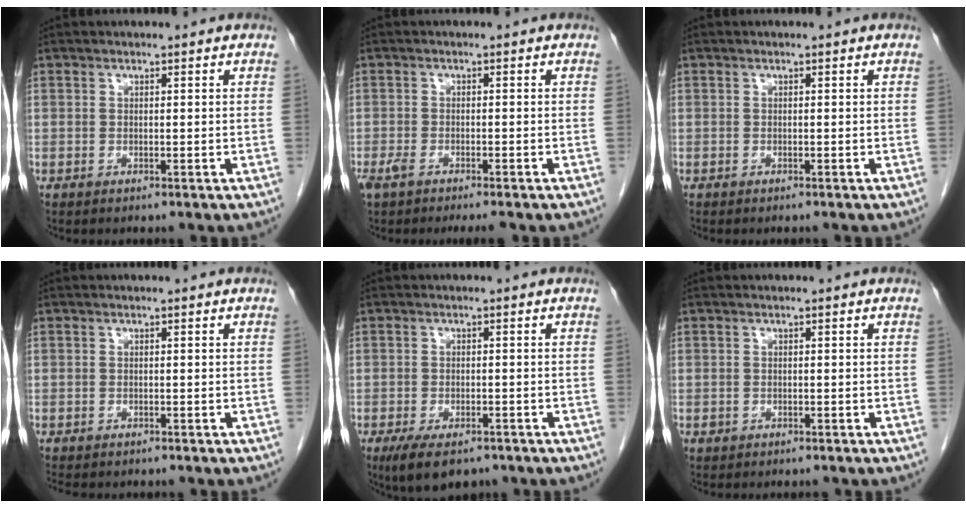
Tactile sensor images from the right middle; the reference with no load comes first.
{"total": 5.3, "force": [-4.1, 1.1, 3.2], "torque": [-0.050, -0.009, -0.063]}
{"total": 0.9, "force": [-0.8, 0.2, 0.3], "torque": [-0.010, -0.002, -0.011]}
{"total": 4.7, "force": [-4.0, 1.5, 1.8], "torque": [-0.026, -0.007, -0.054]}
{"total": 7.1, "force": [-5.0, 3.0, 4.0], "torque": [-0.069, -0.008, -0.079]}
{"total": 0.8, "force": [-0.6, 0.6, 0.1], "torque": [-0.007, 0.003, -0.008]}